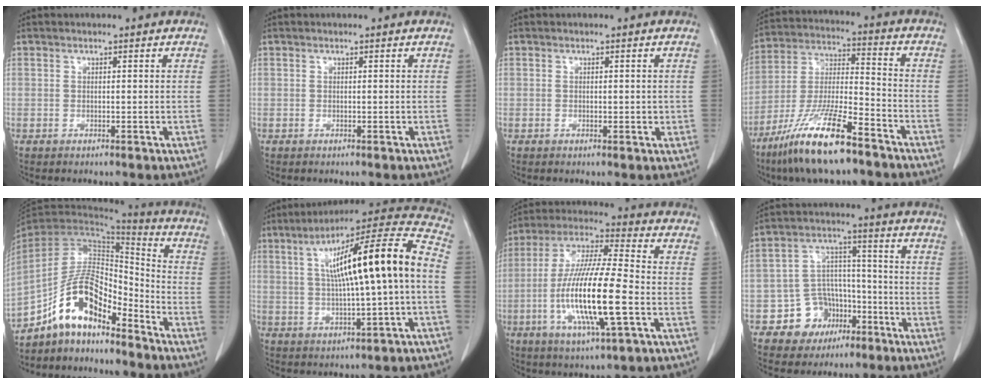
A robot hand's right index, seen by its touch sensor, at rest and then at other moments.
{"total": 0.0}
{"total": 1.4, "force": [0.0, 0.8, 1.1], "torque": [-0.011, 0.000, -0.001]}
{"total": 15.6, "force": [-10.4, 2.2, 11.5], "torque": [-0.239, -0.028, -0.193]}
{"total": 13.0, "force": [-9.8, 4.3, 7.5], "torque": [-0.141, 0.036, -0.181]}
{"total": 18.9, "force": [1.4, 1.6, 18.8], "torque": [-0.291, 0.040, 0.019]}
{"total": 17.4, "force": [-4.1, 1.9, 16.8], "torque": [-0.335, -0.015, -0.074]}
{"total": 8.8, "force": [-4.4, 7.3, 1.9], "torque": [-0.020, 0.027, -0.063]}